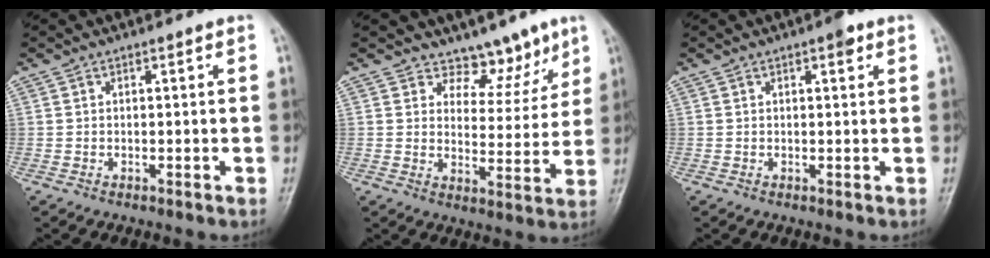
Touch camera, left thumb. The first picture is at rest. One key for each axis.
{"total": 7.7, "fx": 6.1, "fy": 4.2, "fz": 2.3, "tx": 0.012, "ty": -0.044, "tz": 0.094}
{"total": 2.0, "fx": 1.1, "fy": 0.7, "fz": 1.5, "tx": -0.017, "ty": -0.001, "tz": 0.012}